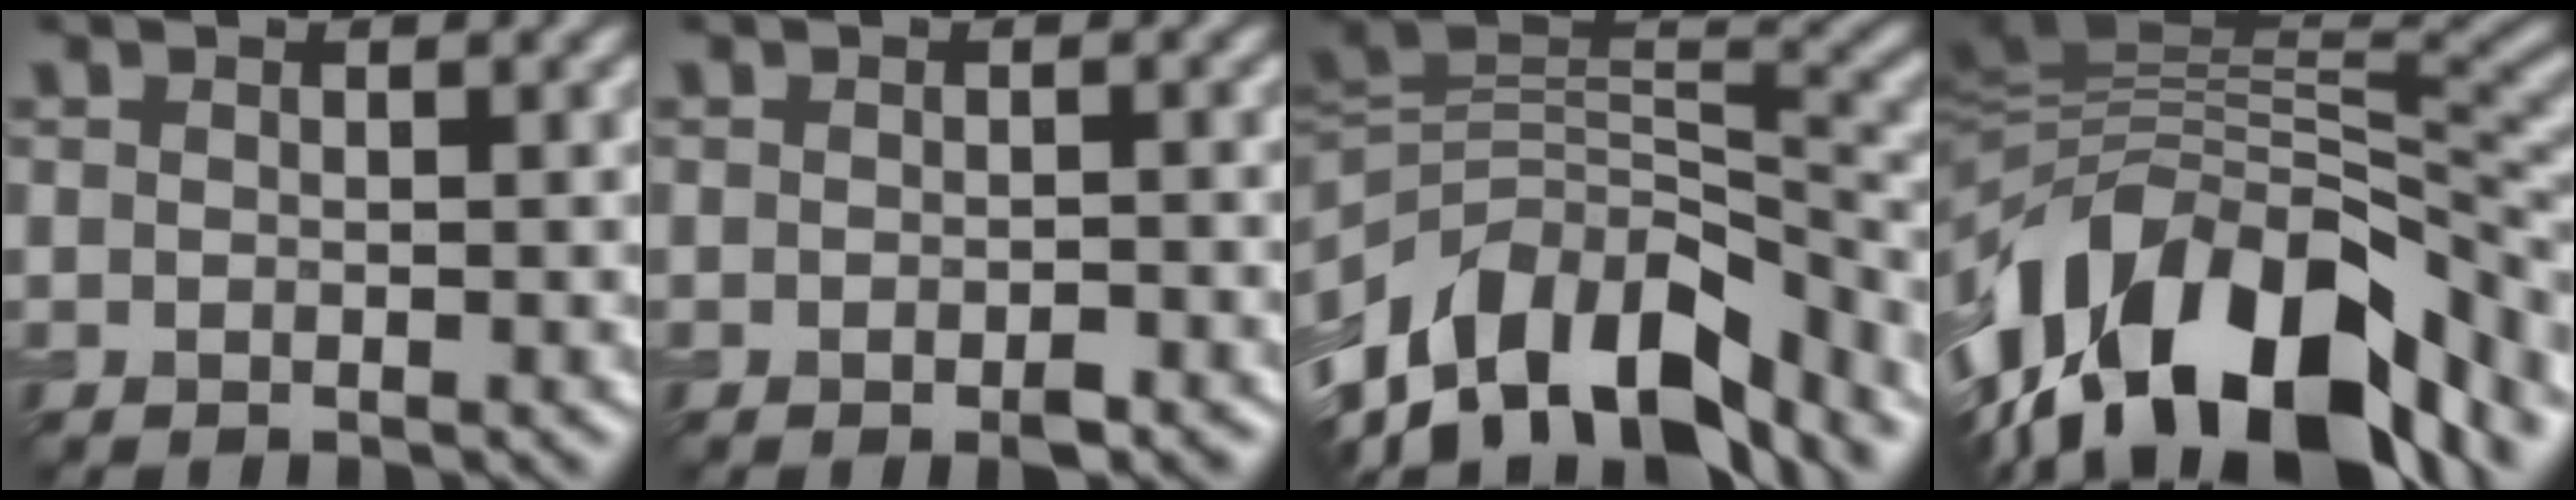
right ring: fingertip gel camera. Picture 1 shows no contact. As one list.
[{"total": 1.6, "force": [-0.9, 0.6, 1.3], "torque": [-0.018, -0.004, -0.012]}, {"total": 12.6, "force": [-6.9, 7.1, 7.9], "torque": [-0.155, 0.022, -0.126]}, {"total": 16.1, "force": [-7.4, 7.8, 12.0], "torque": [-0.204, 0.010, -0.127]}]